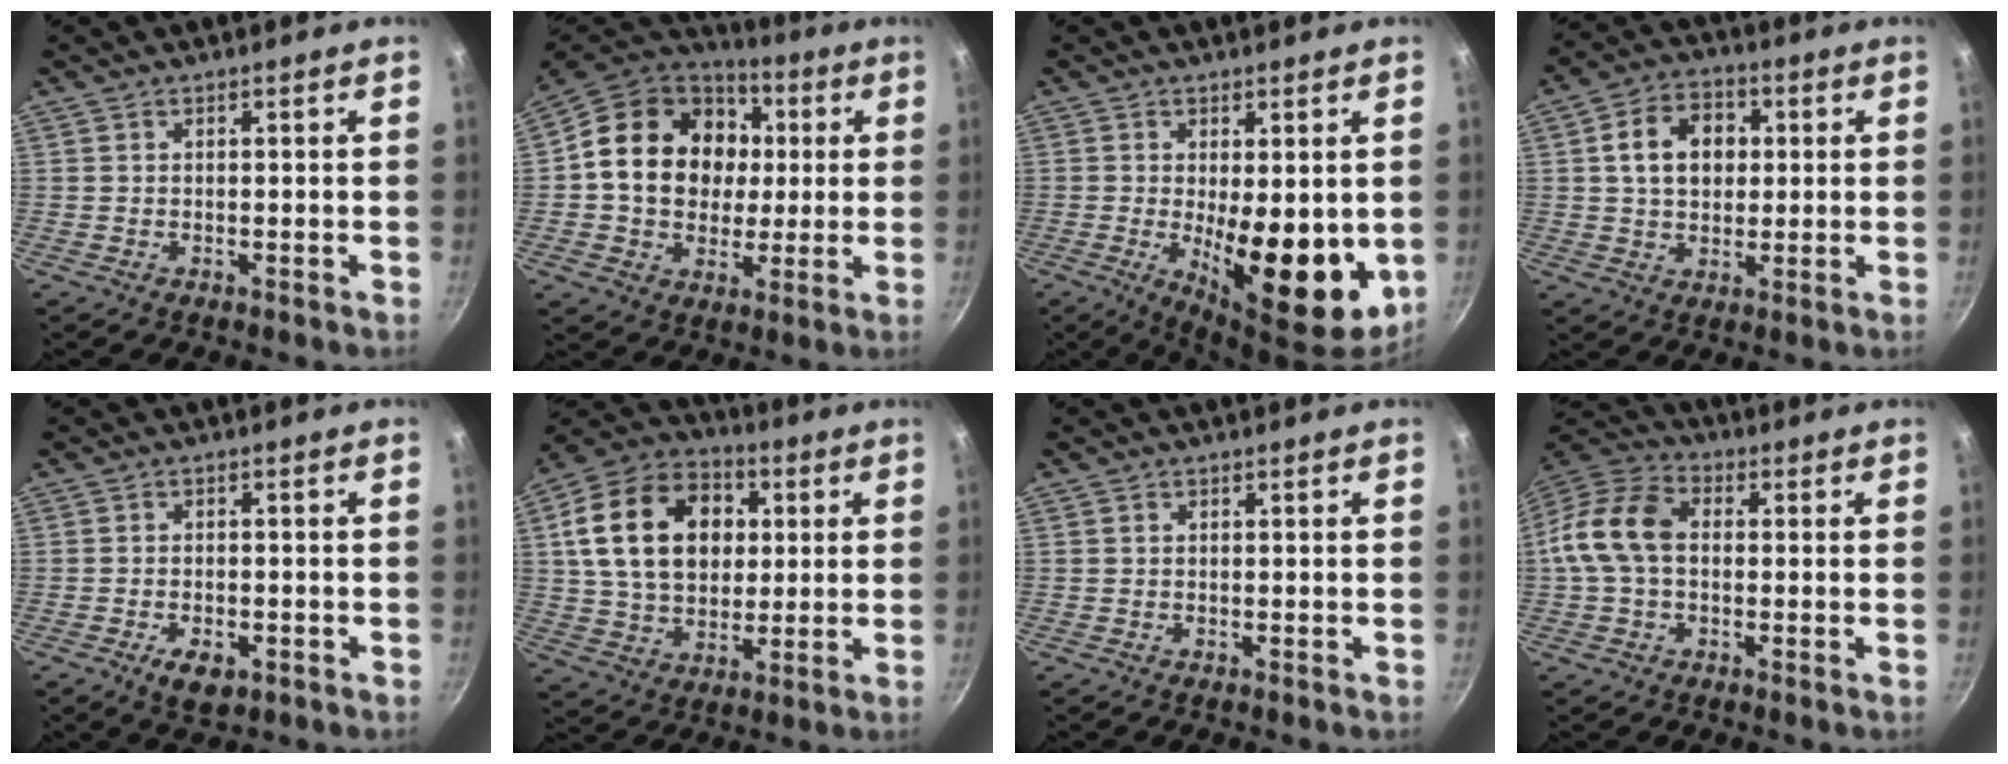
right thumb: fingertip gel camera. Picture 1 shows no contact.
{"total": 21.3, "force": [2.5, 17.2, 12.3], "torque": [-0.193, 0.025, 0.038]}
{"total": 14.5, "force": [-1.4, 5.6, 13.3], "torque": [-0.163, -0.020, -0.005]}
{"total": 10.6, "force": [1.9, 8.0, 6.7], "torque": [-0.087, 0.015, 0.023]}
{"total": 5.0, "force": [-2.2, 2.6, 3.6], "torque": [-0.057, 0.006, -0.031]}
{"total": 21.5, "force": [4.2, 15.7, 14.0], "torque": [-0.219, 0.013, 0.068]}
{"total": 0.0}
{"total": 12.3, "force": [0.4, 8.6, 8.8], "torque": [-0.156, 0.033, -0.011]}